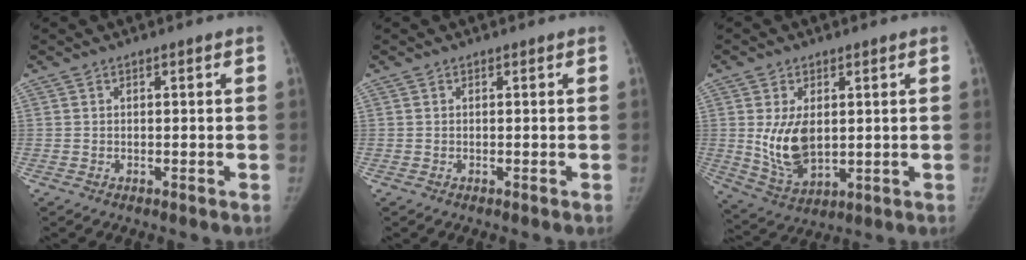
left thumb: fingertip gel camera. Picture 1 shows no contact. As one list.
[{"total": 0.0}, {"total": 10.0, "force": [1.0, 6.1, 7.9], "torque": [-0.135, -0.017, 0.037]}]